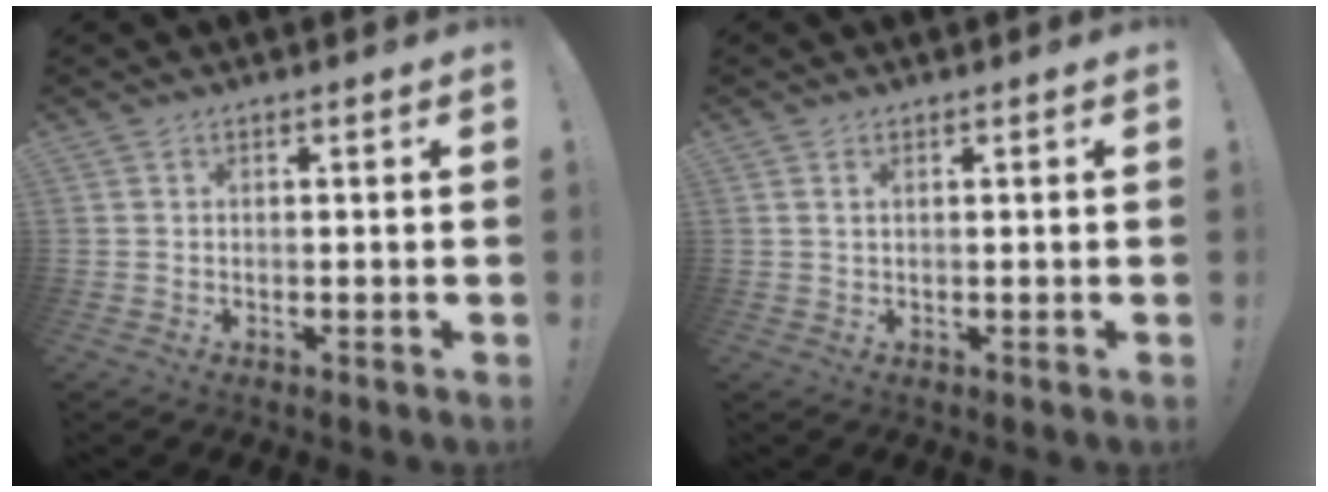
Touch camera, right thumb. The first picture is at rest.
{"total": 1.1, "force": [0.5, 0.5, 0.9], "torque": [-0.017, 0.001, 0.009]}